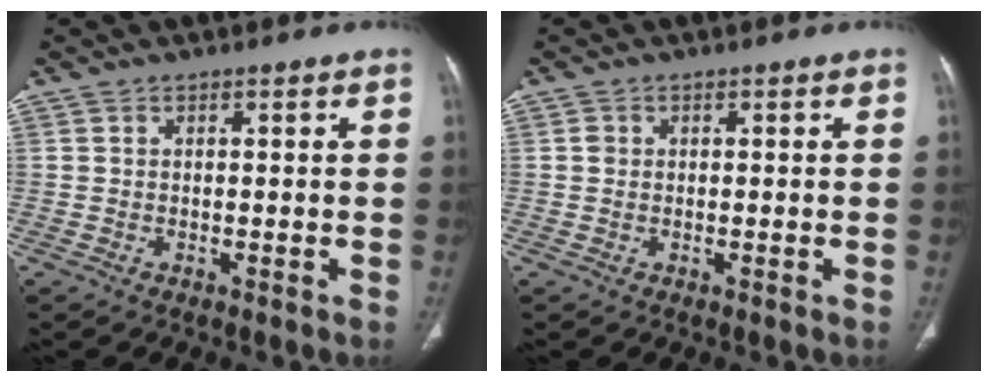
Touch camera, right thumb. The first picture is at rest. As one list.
[{"total": 1.1, "force": [0.1, 1.0, 0.5], "torque": [-0.006, 0.002, 0.002]}]